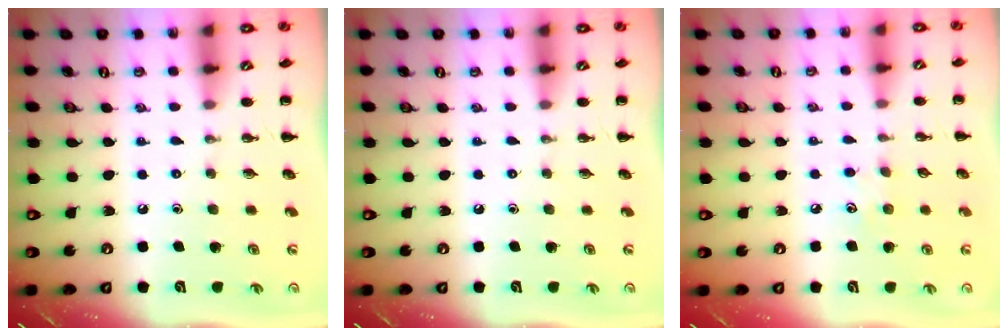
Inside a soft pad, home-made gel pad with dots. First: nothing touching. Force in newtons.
{"total": 0.0}
{"total": 5.2, "press": 5.0, "slide": 1.3}